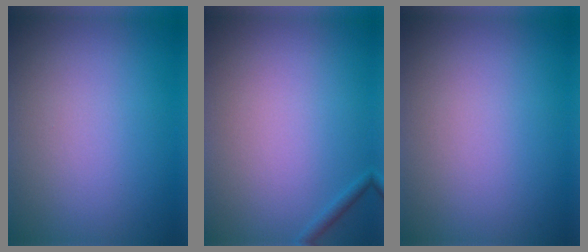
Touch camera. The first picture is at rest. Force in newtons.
{"total": 0.7, "press": 0.7, "slide": 0.0}
{"total": 0.0}